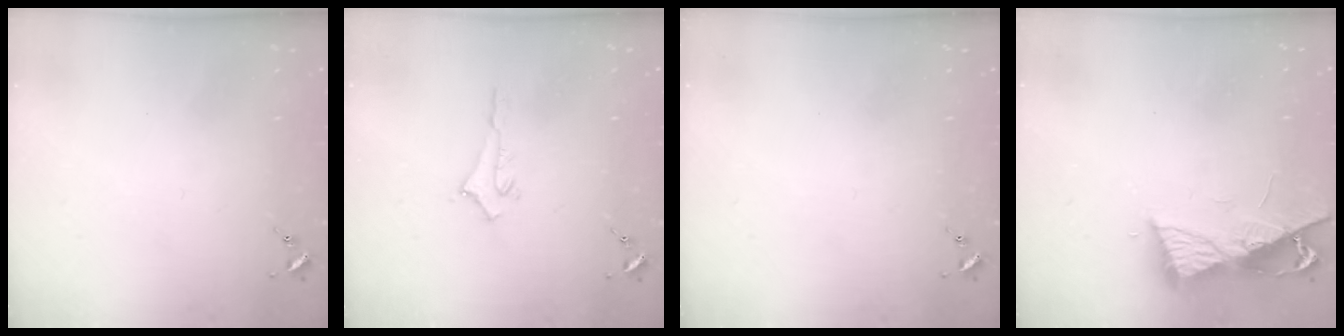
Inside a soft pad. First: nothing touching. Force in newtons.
{"total": 2.6, "press": 2.6, "slide": 0.3}
{"total": 0.0}
{"total": 8.7, "press": 8.6, "slide": 0.8}